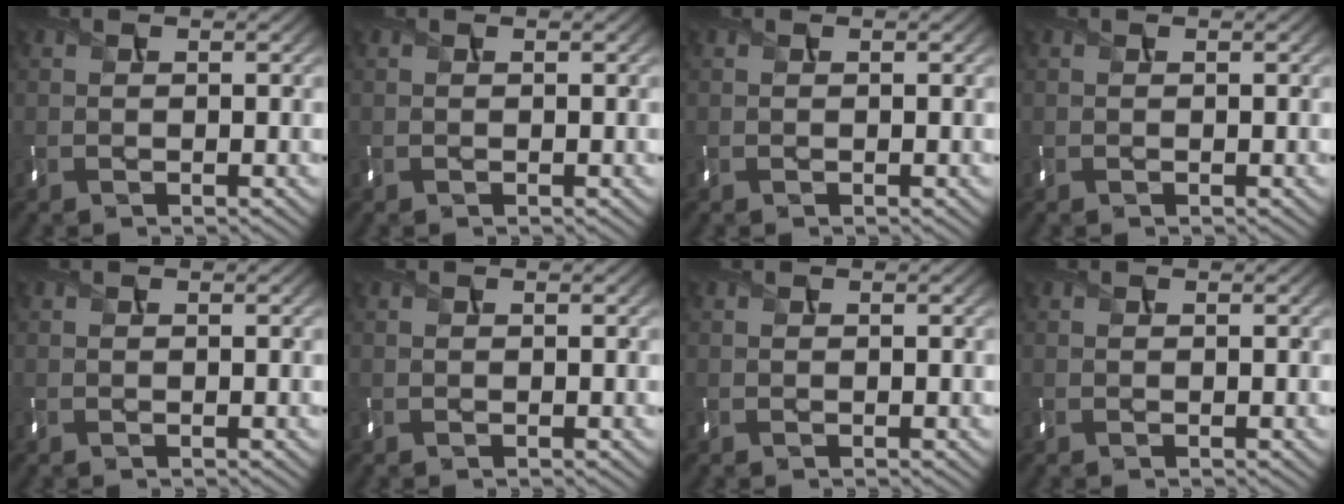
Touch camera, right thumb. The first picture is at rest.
{"total": 0.0}
{"total": 0.0}
{"total": 0.0}
{"total": 0.0}
{"total": 0.0}
{"total": 0.0}
{"total": 0.0}